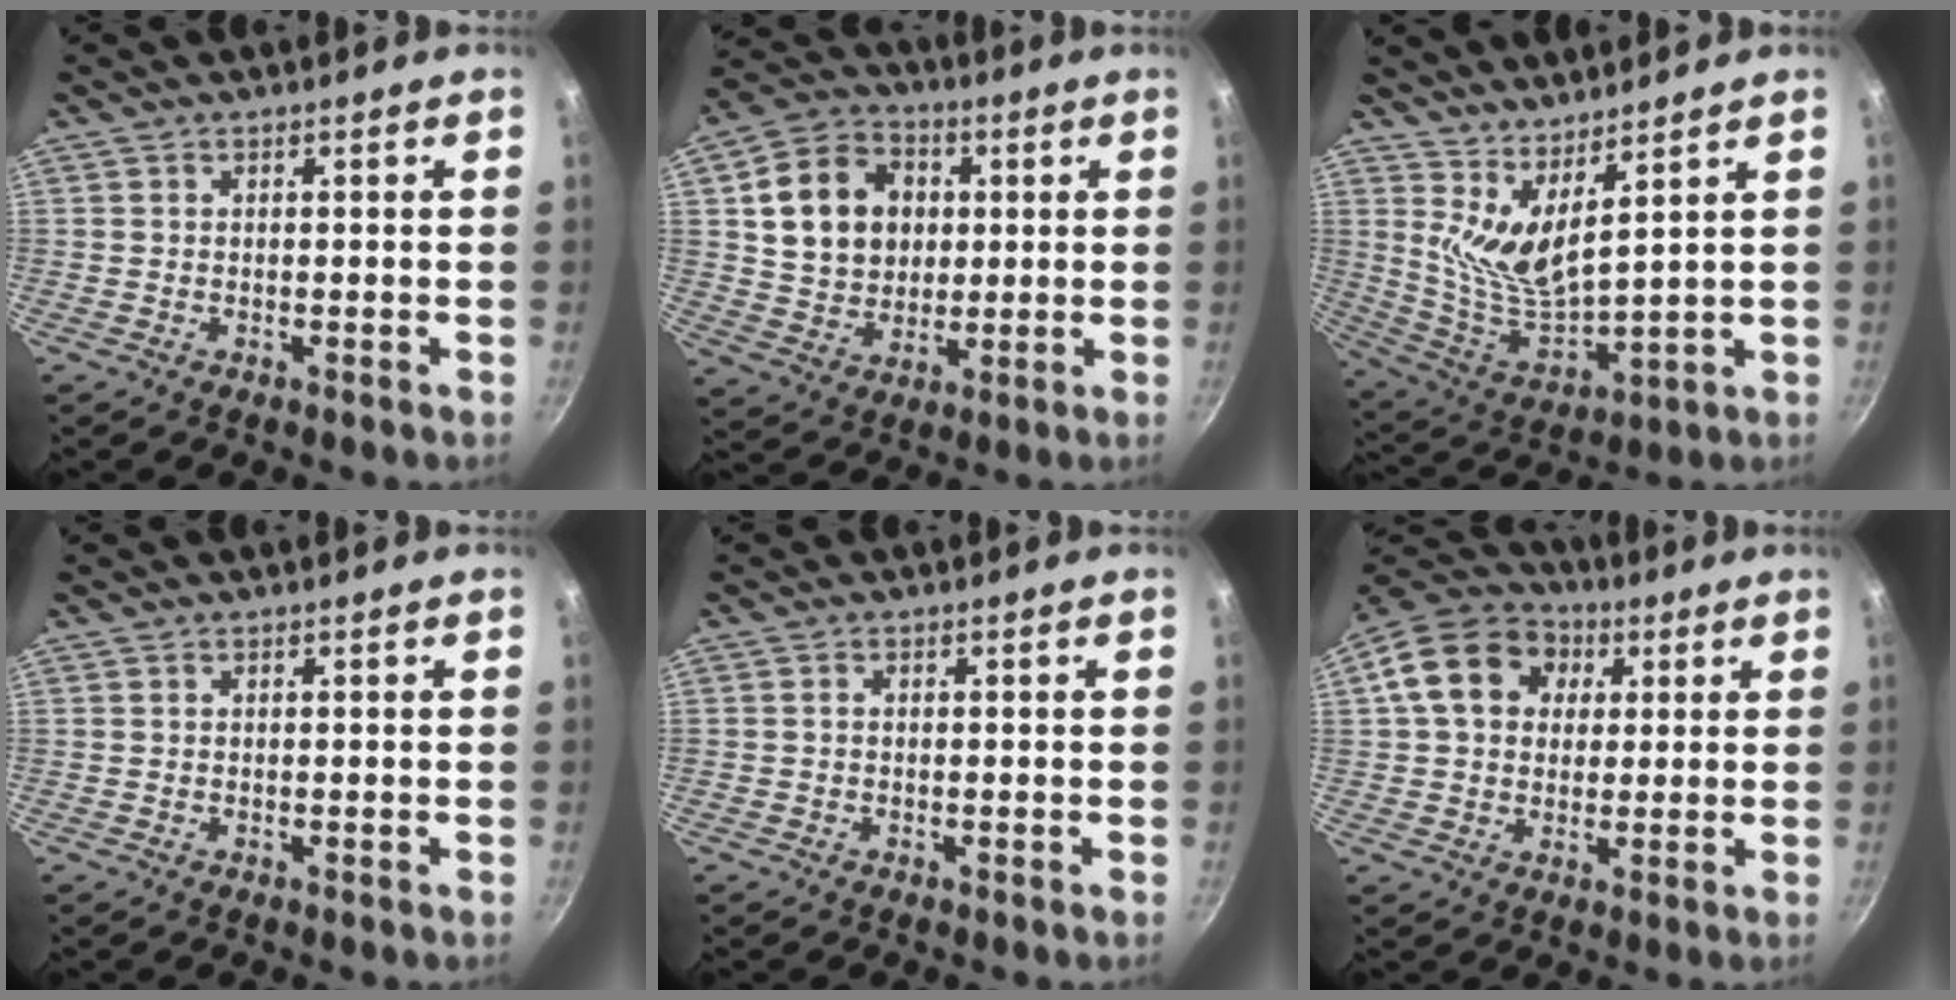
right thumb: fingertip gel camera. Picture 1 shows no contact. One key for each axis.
{"total": 14.8, "fx": 2.8, "fy": 12.1, "fz": 8.1, "tx": -0.120, "ty": 0.008, "tz": 0.050}
{"total": 10.2, "fx": 6.5, "fy": 2.3, "fz": 7.5, "tx": -0.139, "ty": -0.081, "tz": 0.131}
{"total": 0.0}
{"total": 0.5, "fx": -0.1, "fy": 0.4, "fz": 0.2, "tx": -0.002, "ty": 0.003, "tz": -0.004}
{"total": 14.8, "fx": 3.8, "fy": 11.8, "fz": 8.2, "tx": -0.130, "ty": 0.023, "tz": 0.047}